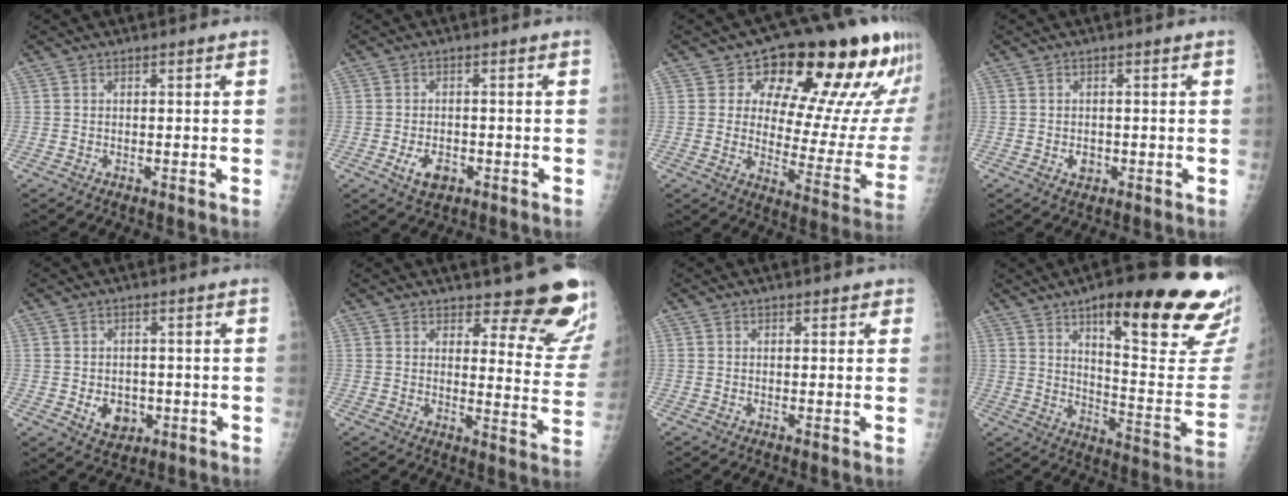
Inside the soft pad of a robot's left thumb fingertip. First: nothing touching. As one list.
[{"total": 4.3, "force": [-1.7, 2.8, 2.8], "torque": [-0.044, 0.002, -0.024]}, {"total": 23.2, "force": [13.5, 10.3, 15.8], "torque": [-0.163, -0.058, 0.181]}, {"total": 2.0, "force": [-0.5, 1.6, 1.1], "torque": [-0.005, 0.002, -0.003]}, {"total": 5.3, "force": [-1.1, 4.2, 3.0], "torque": [-0.022, 0.002, -0.005]}, {"total": 13.9, "force": [11.7, 4.3, 6.2], "torque": [-0.025, -0.104, 0.127]}, {"total": 1.2, "force": [0.8, 0.9, 0.3], "torque": [0.015, -0.003, 0.004]}, {"total": 28.4, "force": [16.7, 6.7, 22.0], "torque": [-0.247, -0.072, 0.240]}]